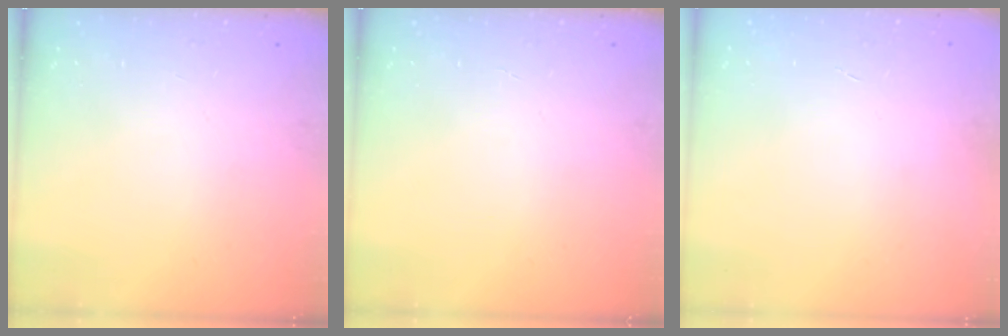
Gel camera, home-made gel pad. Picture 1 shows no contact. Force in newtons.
{"total": 0.0}
{"total": 0.0}